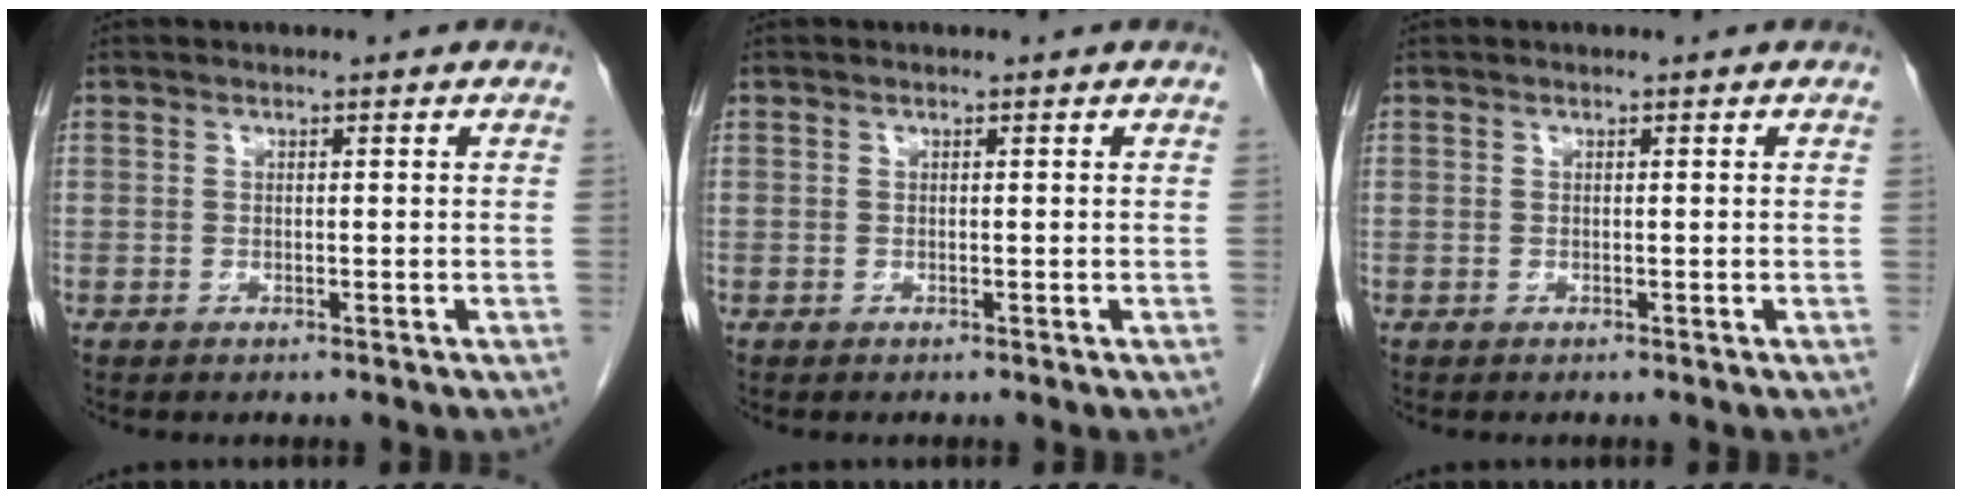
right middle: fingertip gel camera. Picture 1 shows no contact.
{"total": 0.0}
{"total": 0.0}